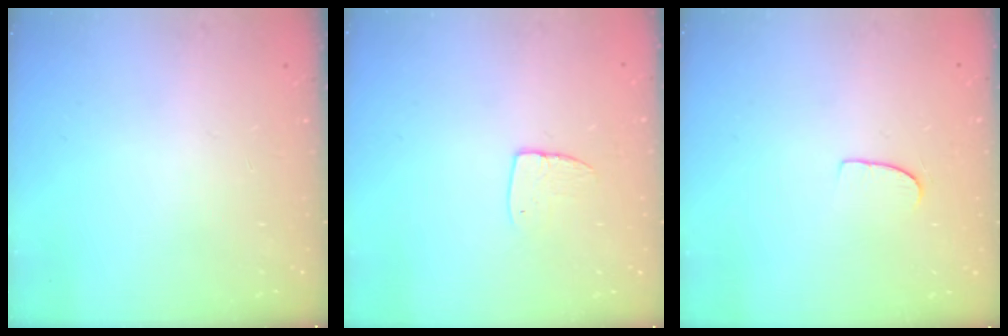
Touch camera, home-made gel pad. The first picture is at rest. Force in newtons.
{"total": 6.1, "press": 6.1, "slide": 0.4}
{"total": 5.4, "press": 5.4, "slide": 0.4}